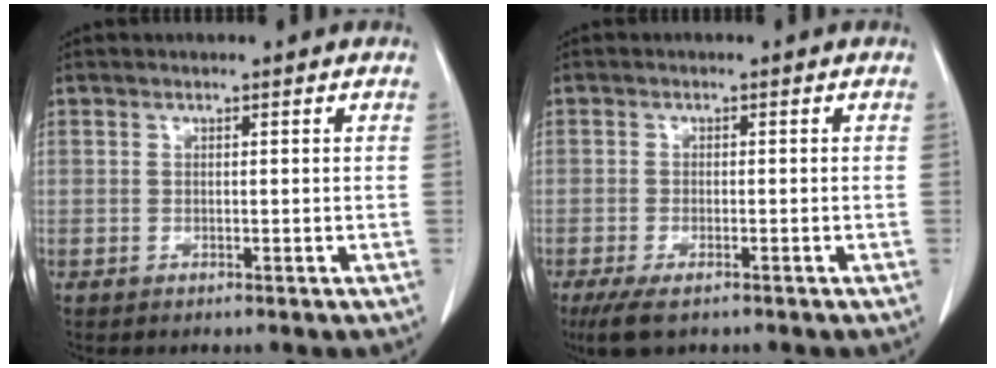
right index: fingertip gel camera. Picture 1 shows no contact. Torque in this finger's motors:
{"motor_torque": [0.54, -0.38, 0.18, 0.05]}